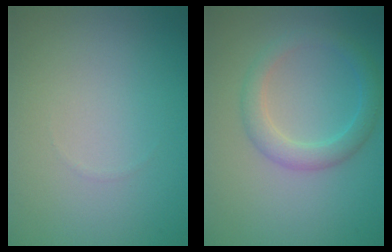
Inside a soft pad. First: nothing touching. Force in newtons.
{"total": 2.8, "press": 2.8, "slide": 0.2}